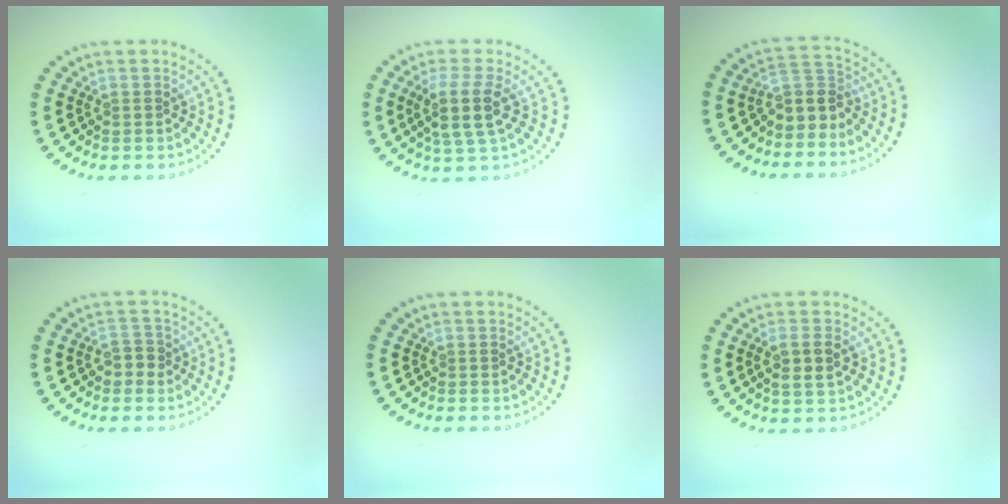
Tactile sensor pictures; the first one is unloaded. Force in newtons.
{"total": 3.7, "press": 3.1, "slide": 2.0}
{"total": 3.3, "press": 2.6, "slide": 2.0}
{"total": 1.8, "press": 1.6, "slide": 0.7}
{"total": 0.0}
{"total": 2.3, "press": 2.2, "slide": 0.7}